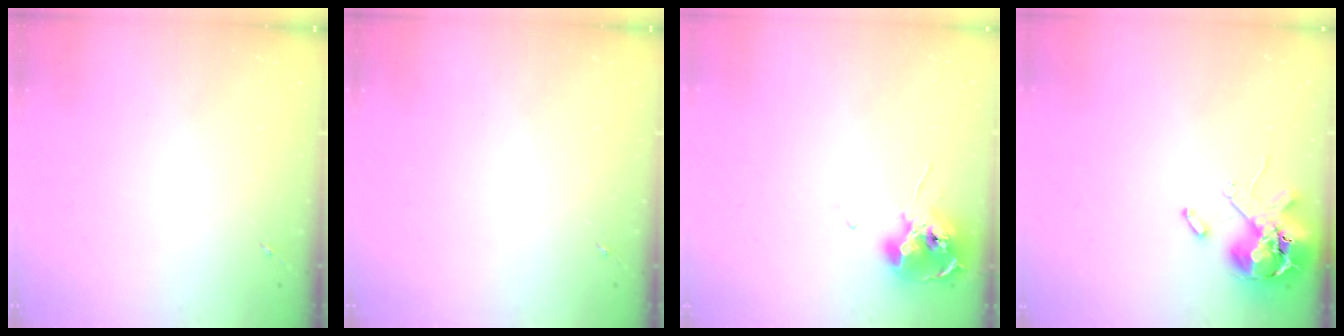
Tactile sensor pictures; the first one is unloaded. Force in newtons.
{"total": 0.0}
{"total": 11.5, "press": 11.4, "slide": 0.6}
{"total": 12.2, "press": 12.0, "slide": 1.8}